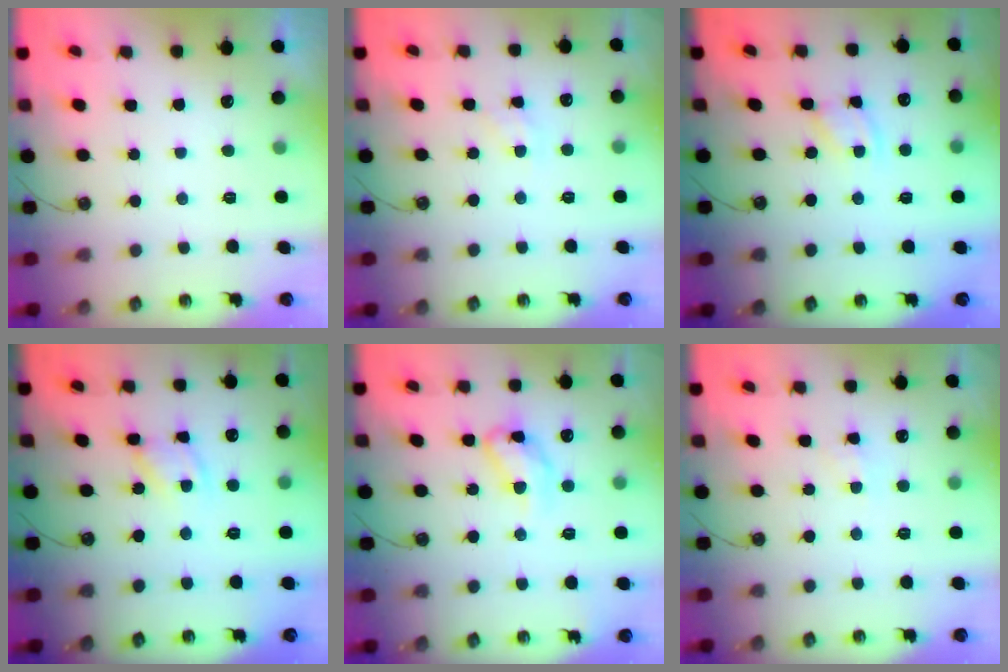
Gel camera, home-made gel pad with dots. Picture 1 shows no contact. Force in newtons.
{"total": 3.0, "press": 3.0, "slide": 0.2}
{"total": 2.6, "press": 2.6, "slide": 0.1}
{"total": 9.5, "press": 9.4, "slide": 0.6}
{"total": 12.1, "press": 12.1, "slide": 0.9}
{"total": 1.9, "press": 1.9, "slide": 0.1}